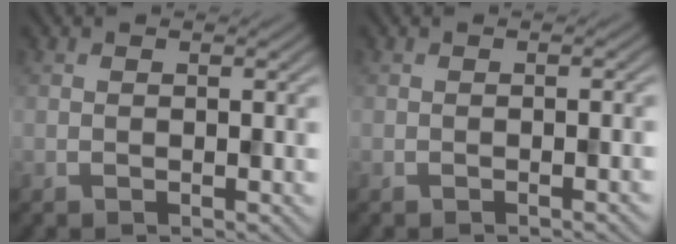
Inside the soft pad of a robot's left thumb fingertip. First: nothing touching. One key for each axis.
{"total": 1.1, "fx": -0.4, "fy": 0.2, "fz": 1.0, "tx": -0.011, "ty": 0.003, "tz": -0.009}